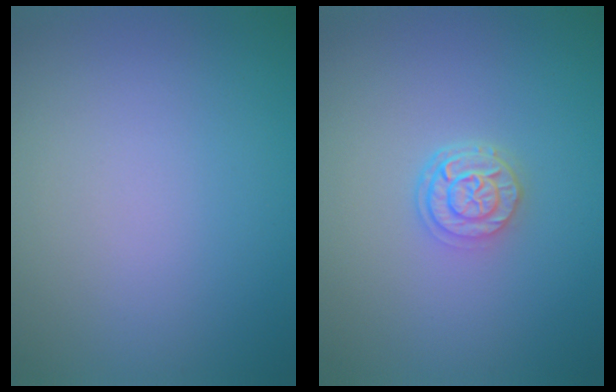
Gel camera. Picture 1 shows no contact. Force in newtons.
{"total": 2.9, "press": 2.3, "slide": 1.8}